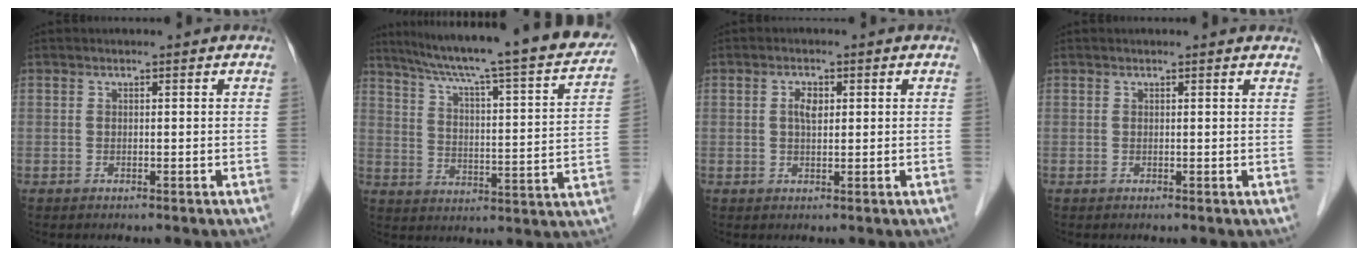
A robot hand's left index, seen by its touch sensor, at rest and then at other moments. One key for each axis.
{"total": 26.4, "fx": 22.7, "fy": 1.8, "fz": 13.3, "tx": -0.208, "ty": -0.031, "tz": 0.298}
{"total": 2.2, "fx": 0.6, "fy": 1.0, "fz": 1.8, "tx": -0.038, "ty": 0.005, "tz": 0.011}
{"total": 2.0, "fx": 1.9, "fy": 0.2, "fz": 0.5, "tx": -0.013, "ty": 0.001, "tz": 0.011}